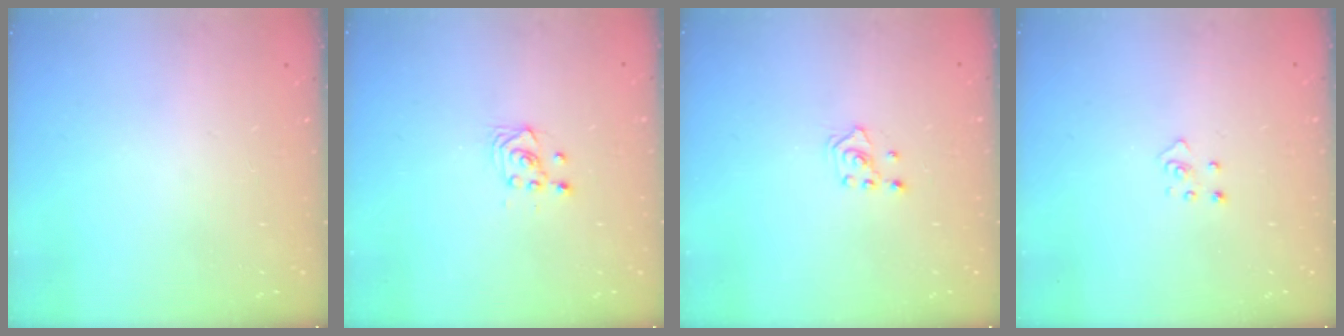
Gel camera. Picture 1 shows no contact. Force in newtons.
{"total": 3.5, "press": 3.2, "slide": 1.5}
{"total": 2.0, "press": 1.8, "slide": 0.9}
{"total": 2.5, "press": 2.4, "slide": 0.3}